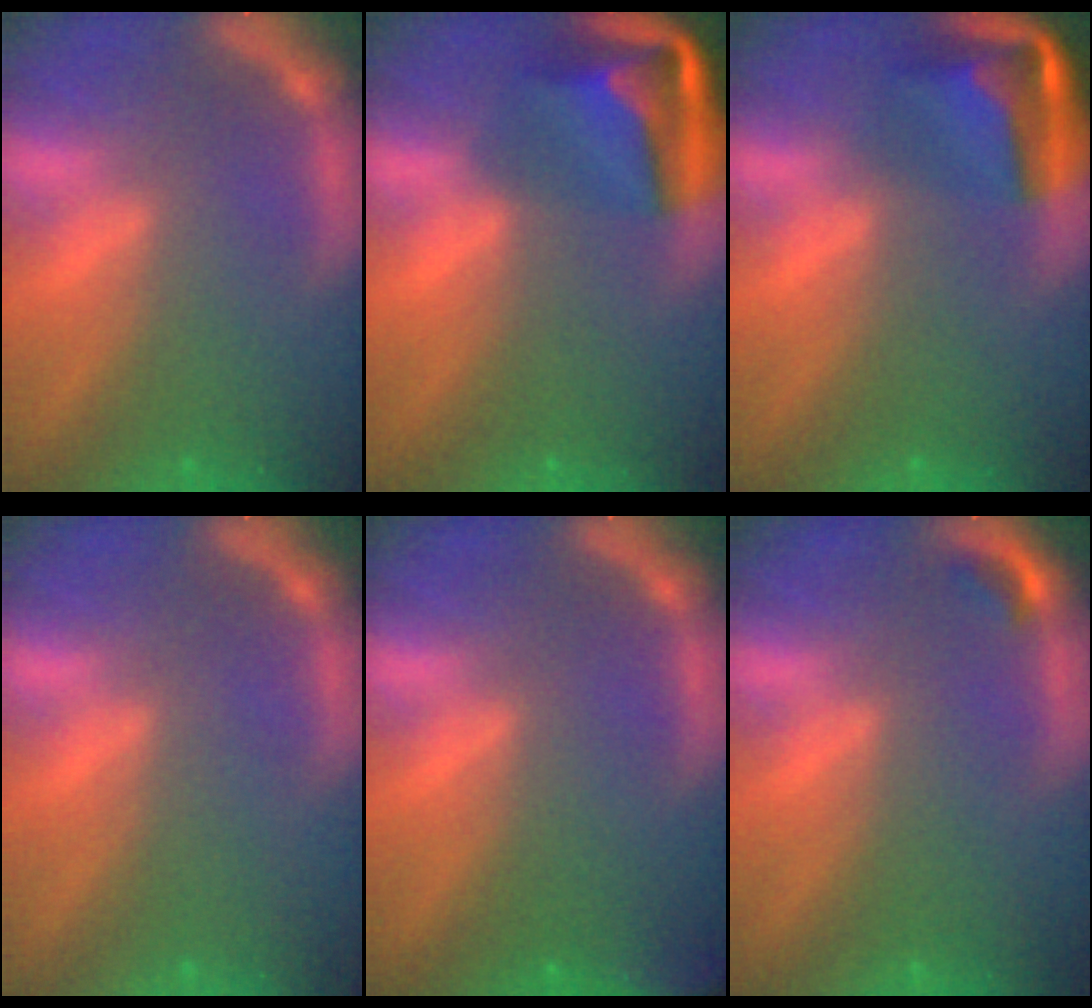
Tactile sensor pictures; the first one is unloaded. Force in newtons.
{"total": 8.9}
{"total": 7.4}
{"total": 0.0}
{"total": 4.0}
{"total": 0.9}